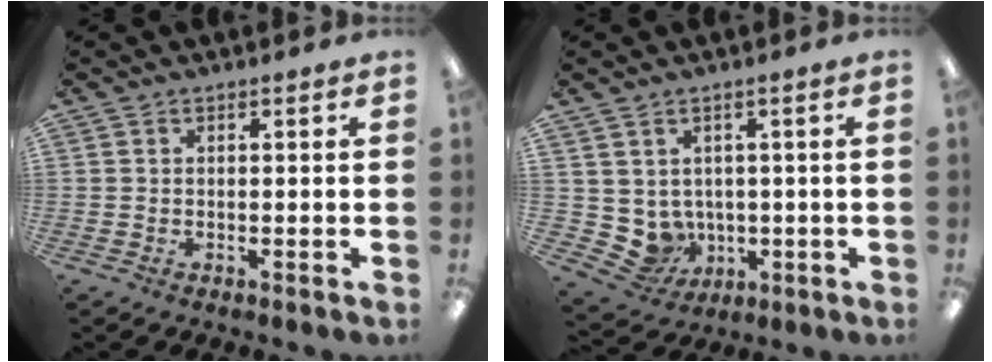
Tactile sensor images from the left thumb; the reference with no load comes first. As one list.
[{"total": 5.5, "force": [1.1, 5.2, 1.1], "torque": [-0.043, -0.018, 0.030]}]